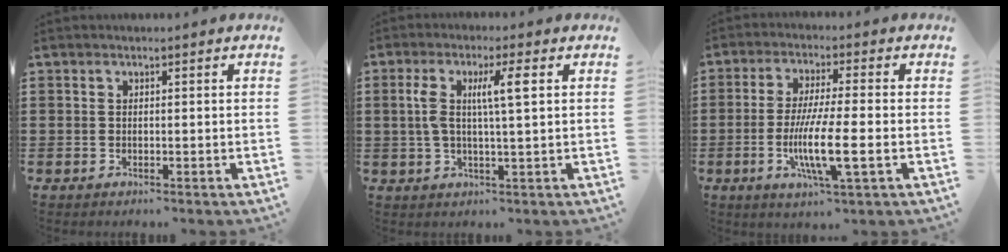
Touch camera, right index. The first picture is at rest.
{"total": 6.9, "force": [1.7, 1.0, 6.6], "torque": [-0.136, -0.001, 0.021]}
{"total": 9.4, "force": [-2.5, 1.0, 9.1], "torque": [-0.177, -0.020, -0.046]}